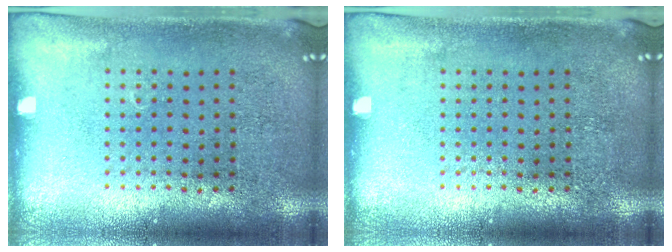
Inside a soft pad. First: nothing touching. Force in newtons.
{"total": 0.0}